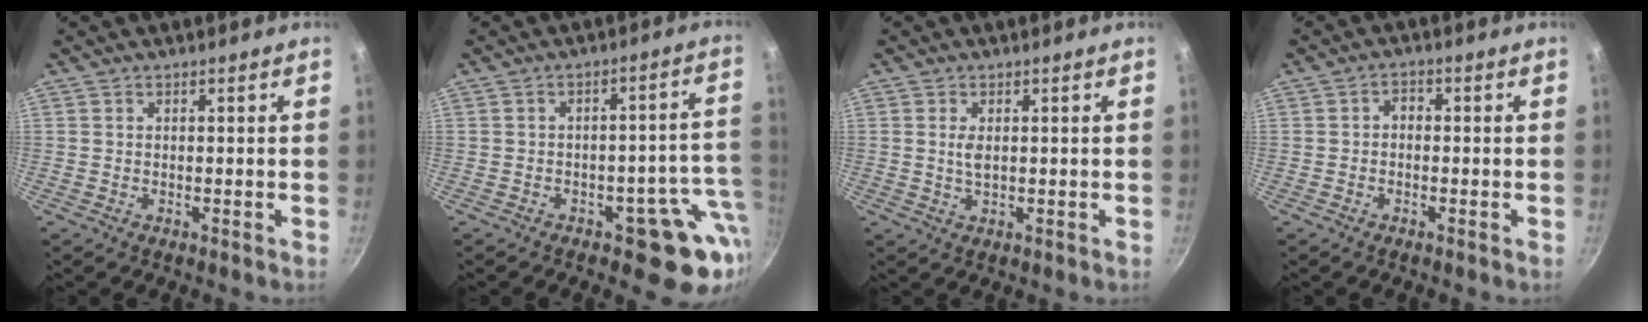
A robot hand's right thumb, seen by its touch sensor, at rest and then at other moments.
{"total": 13.0, "force": [-5.2, 5.3, 10.7], "torque": [-0.084, 0.037, -0.056]}
{"total": 2.4, "force": [0.4, 1.1, 2.1], "torque": [-0.043, -0.003, 0.012]}
{"total": 1.9, "force": [-0.3, 1.4, 1.3], "torque": [-0.010, 0.011, -0.013]}